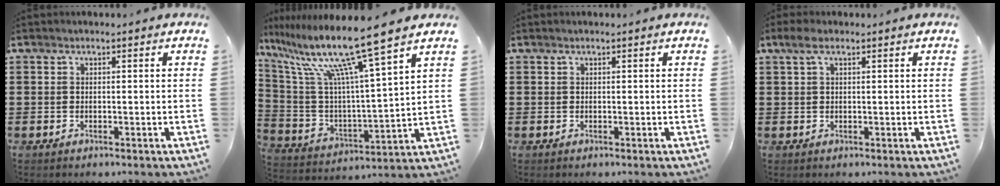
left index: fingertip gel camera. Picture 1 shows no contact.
{"total": 13.9, "force": [10.4, -0.4, 9.2], "torque": [-0.216, -0.068, 0.166]}
{"total": 0.0}
{"total": 2.6, "force": [1.0, 1.0, 2.1], "torque": [-0.044, 0.006, 0.017]}